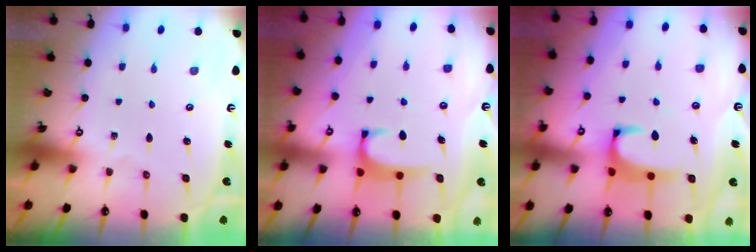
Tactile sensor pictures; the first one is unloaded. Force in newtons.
{"total": 1.9, "press": 1.8, "slide": 0.7}
{"total": 2.2, "press": 2.0, "slide": 0.9}